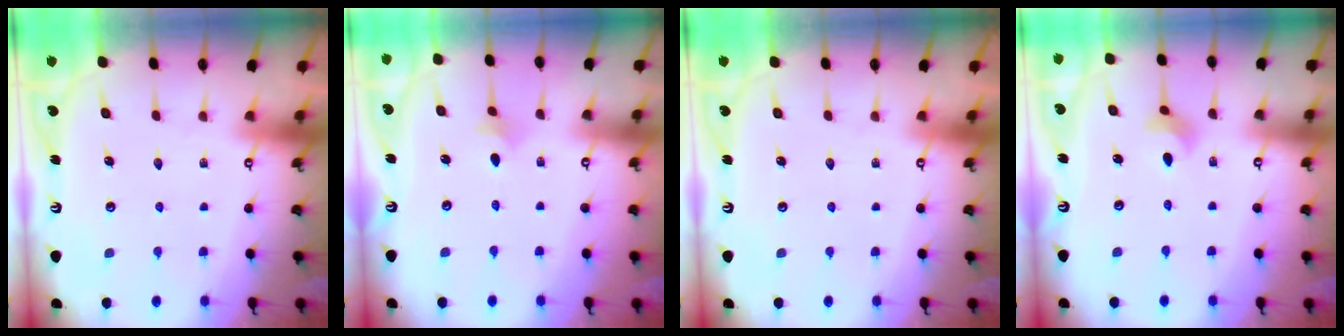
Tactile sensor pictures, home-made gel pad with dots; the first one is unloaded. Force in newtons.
{"total": 4.5, "press": 4.4, "slide": 0.9}
{"total": 0.0}
{"total": 4.5, "press": 4.3, "slide": 1.2}